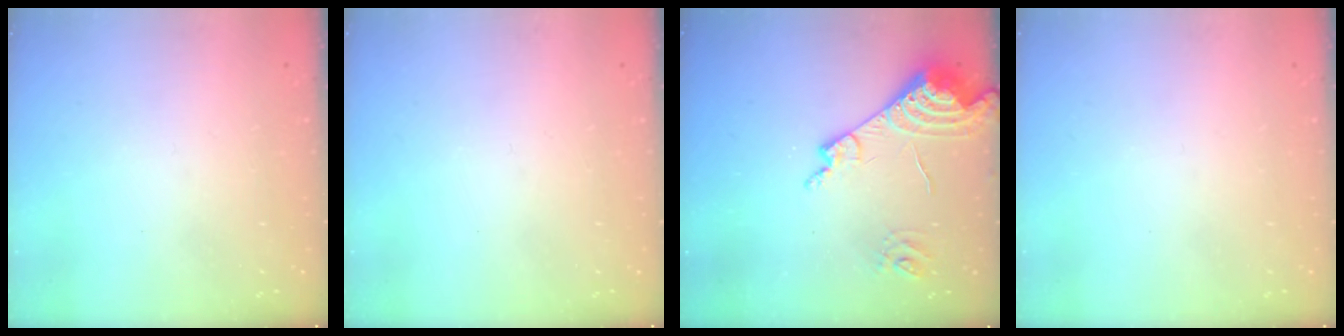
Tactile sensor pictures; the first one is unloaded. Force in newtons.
{"total": 0.0}
{"total": 13.6, "press": 13.6, "slide": 1.5}
{"total": 0.0}